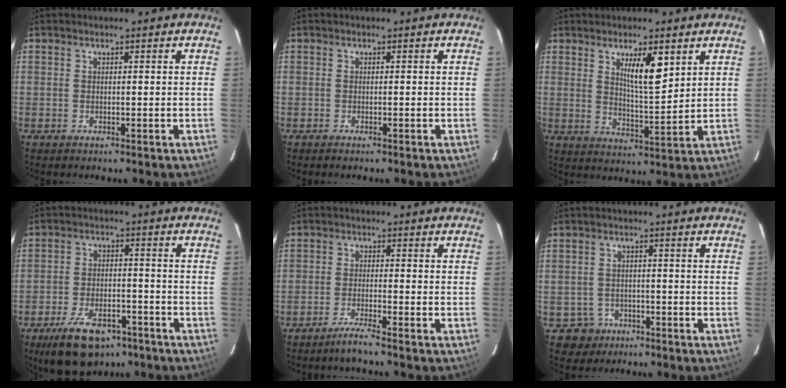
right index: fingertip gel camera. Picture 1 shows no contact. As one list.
[{"total": 0.7, "force": [-0.5, 0.0, 0.4], "torque": [-0.009, -0.002, -0.008]}, {"total": 7.1, "force": [3.4, 1.3, 6.1], "torque": [-0.104, -0.010, 0.062]}, {"total": 11.2, "force": [-7.7, 5.1, 6.2], "torque": [-0.115, -0.007, -0.125]}, {"total": 3.6, "force": [-2.9, -0.7, 2.1], "torque": [-0.045, -0.009, -0.060]}, {"total": 4.0, "force": [-1.9, 3.5, -0.5], "torque": [0.011, 0.014, -0.027]}]